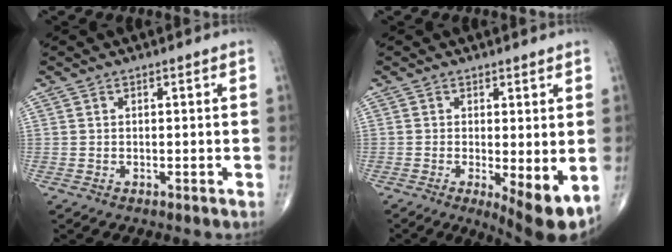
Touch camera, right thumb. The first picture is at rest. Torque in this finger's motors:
{"motor_torque": [-0.08, 0.18, 0.30, 0.10, 0.07]}